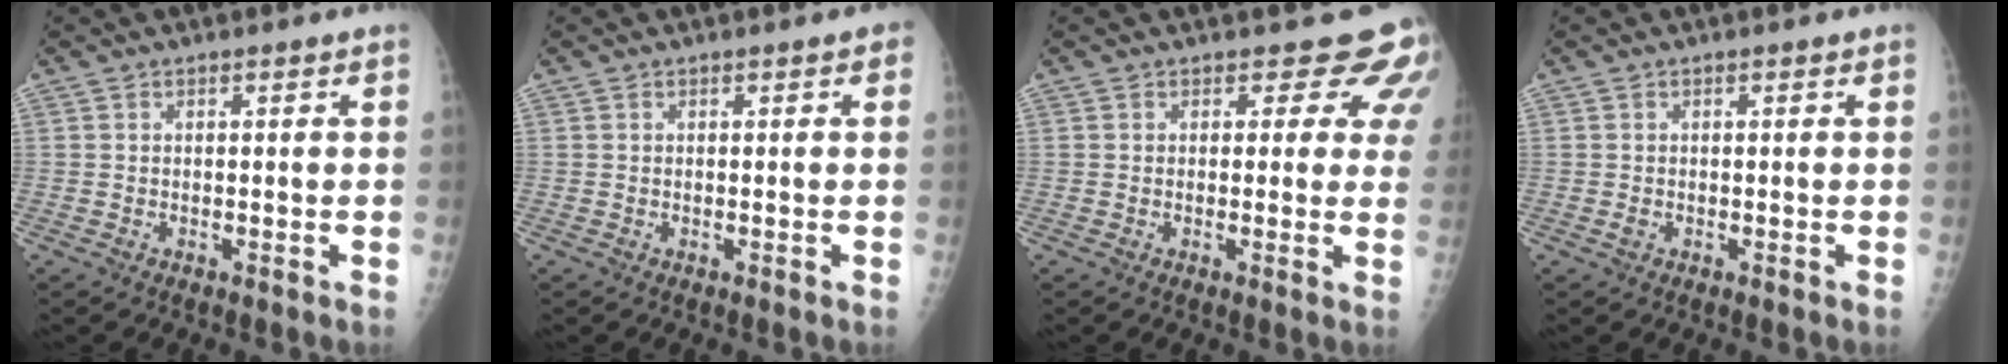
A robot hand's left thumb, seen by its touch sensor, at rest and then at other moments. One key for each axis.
{"total": 1.1, "fx": 0.4, "fy": 0.5, "fz": 0.9, "tx": -0.003, "ty": 0.003, "tz": 0.001}
{"total": 5.7, "fx": 4.5, "fy": 3.1, "fz": 1.7, "tx": 0.018, "ty": -0.021, "tz": 0.026}
{"total": 0.7, "fx": -0.2, "fy": 0.5, "fz": 0.4, "tx": -0.004, "ty": -0.002, "tz": -0.003}